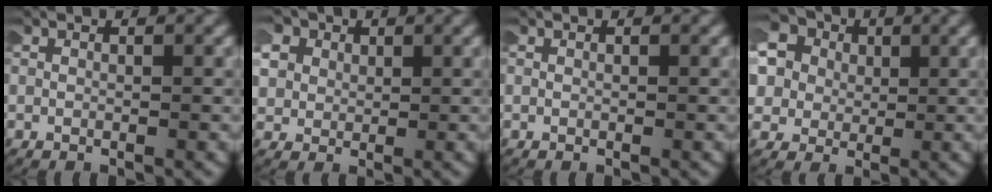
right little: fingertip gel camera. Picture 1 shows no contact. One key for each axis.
{"total": 5.9, "fx": 2.1, "fy": 4.9, "fz": 2.5, "tx": -0.080, "ty": -0.001, "tz": 0.030}
{"total": 0.0}
{"total": 11.7, "fx": 3.3, "fy": 10.2, "fz": 4.8, "tx": -0.149, "ty": -0.012, "tz": 0.040}